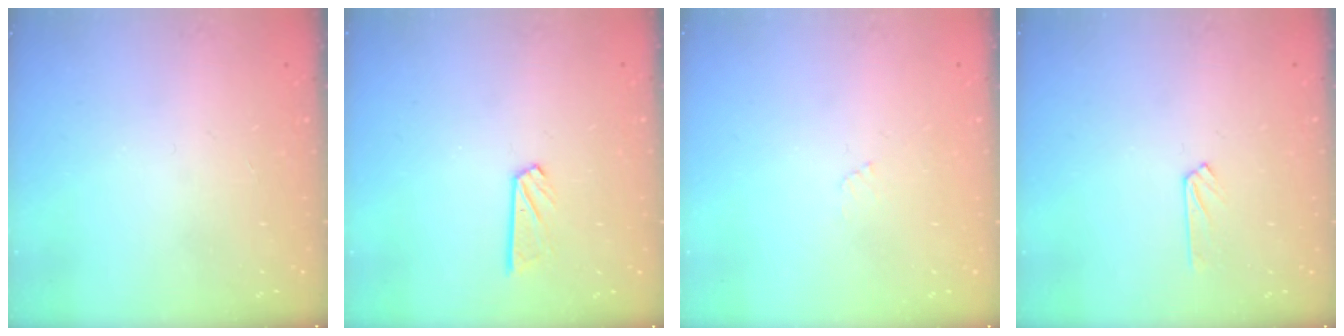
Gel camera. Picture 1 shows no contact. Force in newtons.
{"total": 4.7, "press": 4.7, "slide": 0.4}
{"total": 2.7, "press": 2.6, "slide": 0.5}
{"total": 4.0, "press": 4.0, "slide": 0.6}